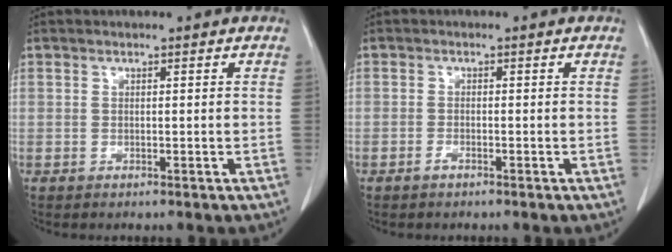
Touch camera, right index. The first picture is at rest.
{"total": 0.8, "force": [-0.7, 0.3, 0.5], "torque": [-0.008, 0.002, -0.012]}